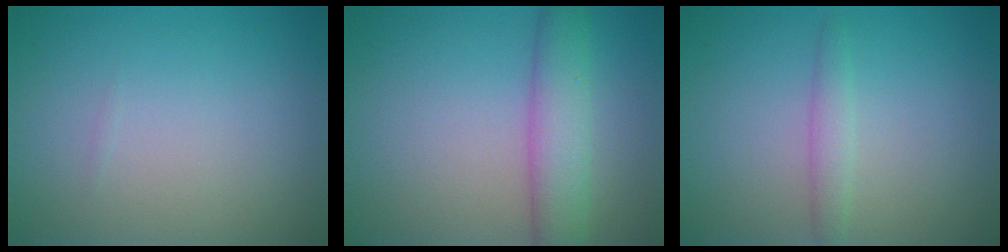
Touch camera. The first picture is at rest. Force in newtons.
{"total": 4.4, "press": 4.4, "slide": 0.1}
{"total": 1.5, "press": 1.5, "slide": 0.1}